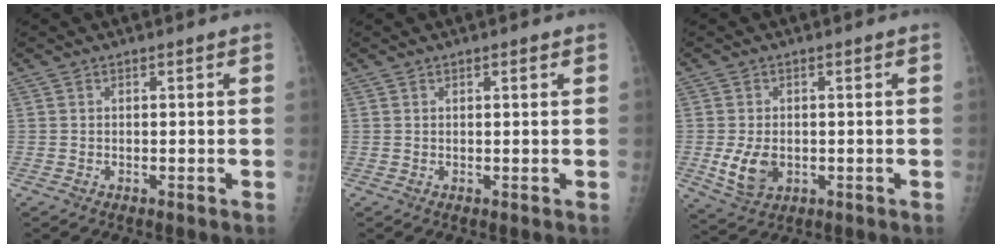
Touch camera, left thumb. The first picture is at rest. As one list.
[{"total": 0.7, "force": [0.5, 0.2, 0.6], "torque": [-0.007, -0.001, 0.006]}, {"total": 6.2, "force": [-0.8, 4.3, 4.4], "torque": [-0.075, -0.009, -0.005]}]